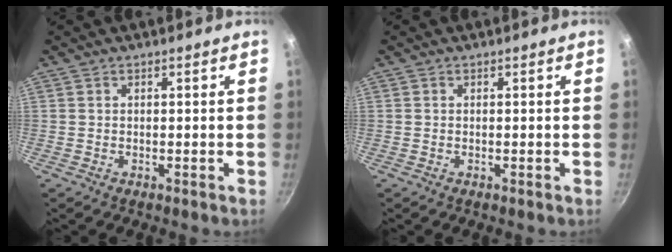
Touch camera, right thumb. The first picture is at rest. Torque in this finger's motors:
{"motor_torque": [-0.07, 0.22, 0.28, 0.15, -0.03]}